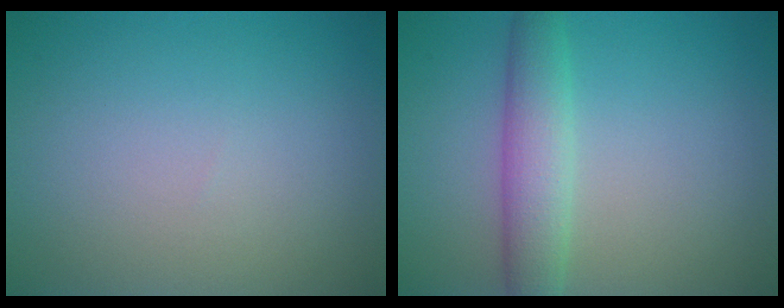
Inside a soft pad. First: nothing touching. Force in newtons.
{"total": 3.7, "press": 3.7, "slide": 0.2}